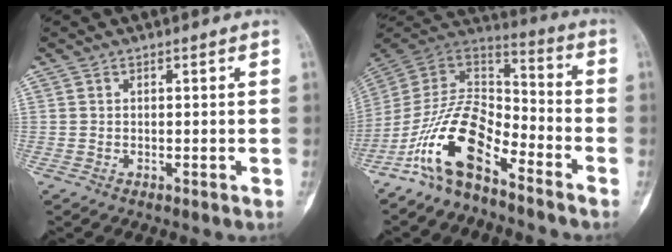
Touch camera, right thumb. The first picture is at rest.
{"total": 15.3, "force": [-9.4, 6.3, 10.3], "torque": [-0.180, 0.091, -0.185]}